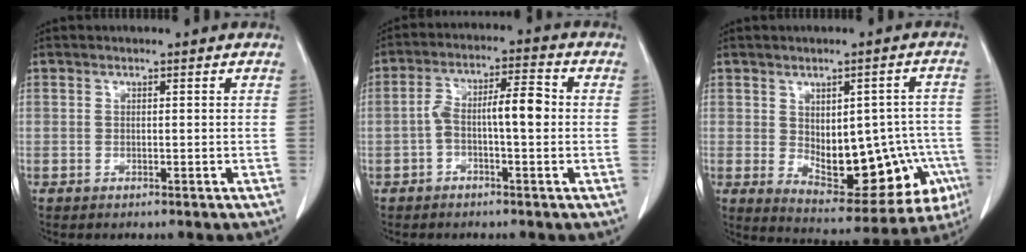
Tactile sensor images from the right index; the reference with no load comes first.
{"total": 7.1, "force": [-0.9, 1.7, 6.9], "torque": [-0.126, 0.031, -0.016]}
{"total": 16.1, "force": [-3.3, 7.9, 13.7], "torque": [-0.171, 0.019, -0.015]}